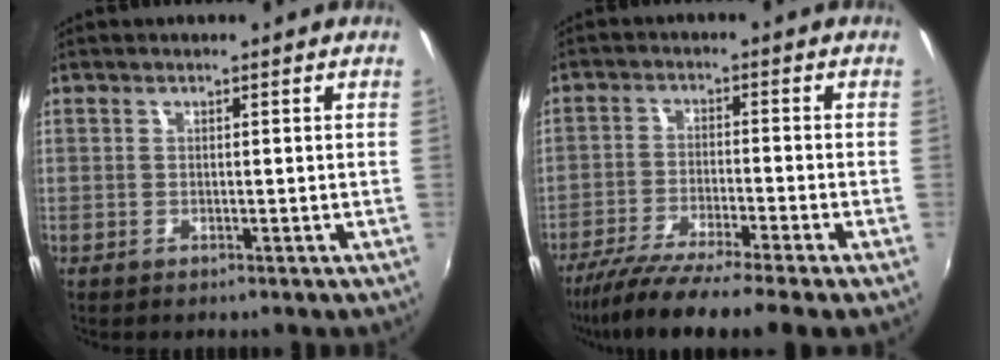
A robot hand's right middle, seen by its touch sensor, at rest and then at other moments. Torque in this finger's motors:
{"motor_torque": [1.14, -1.00, 0.67, 0.17]}